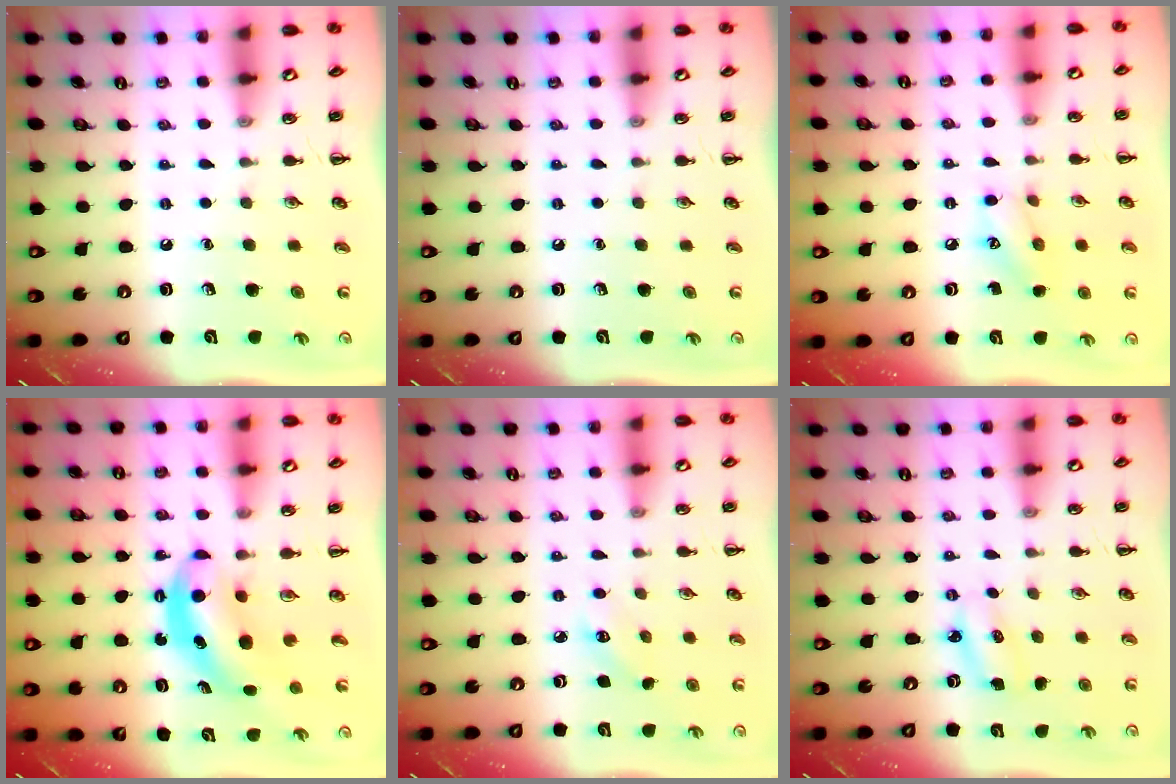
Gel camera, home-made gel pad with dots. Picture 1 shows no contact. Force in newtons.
{"total": 0.0}
{"total": 9.1, "press": 9.0, "slide": 1.5}
{"total": 5.5, "press": 5.4, "slide": 0.8}
{"total": 3.6, "press": 3.5, "slide": 0.9}
{"total": 3.3, "press": 3.2, "slide": 0.7}